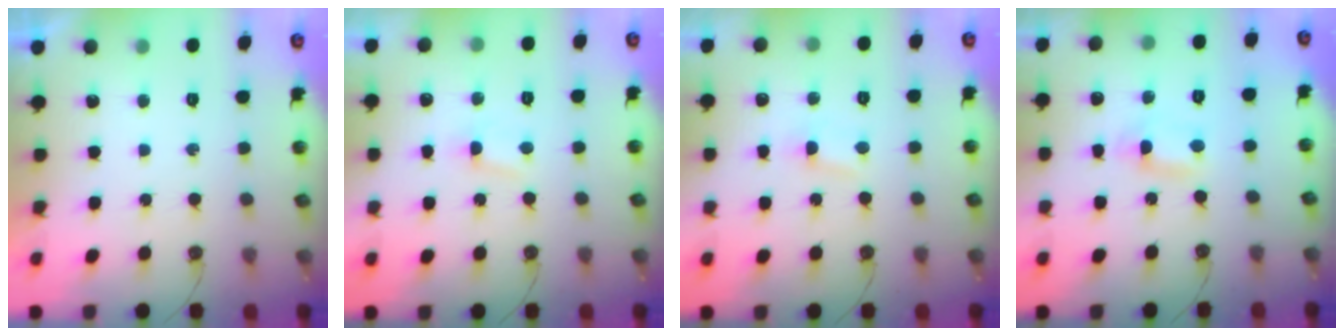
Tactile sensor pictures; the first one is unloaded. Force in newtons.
{"total": 3.2, "press": 3.2, "slide": 0.4}
{"total": 2.7, "press": 2.7, "slide": 0.4}
{"total": 1.2, "press": 1.0, "slide": 0.6}